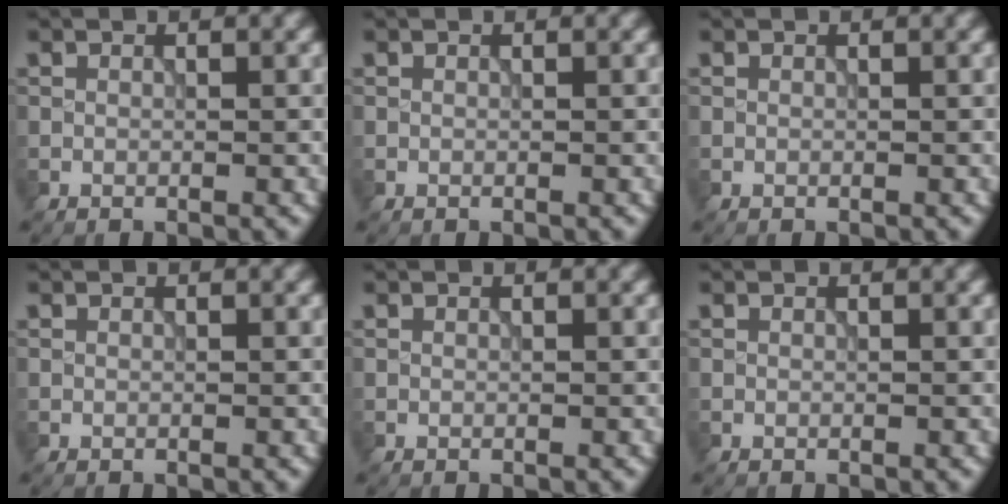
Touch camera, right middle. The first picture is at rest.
{"total": 0.0}
{"total": 0.0}
{"total": 0.0}
{"total": 0.0}
{"total": 0.0}